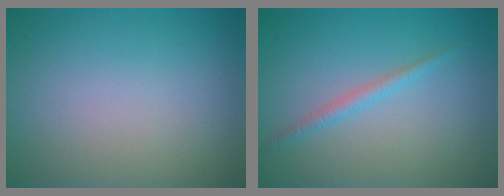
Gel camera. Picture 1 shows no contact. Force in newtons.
{"total": 1.3, "press": 1.3, "slide": 0.1}